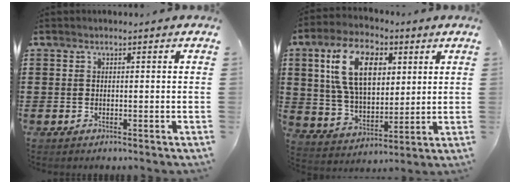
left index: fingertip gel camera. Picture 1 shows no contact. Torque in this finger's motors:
{"motor_torque": [2.14, 0.00, 1.05, 0.17]}